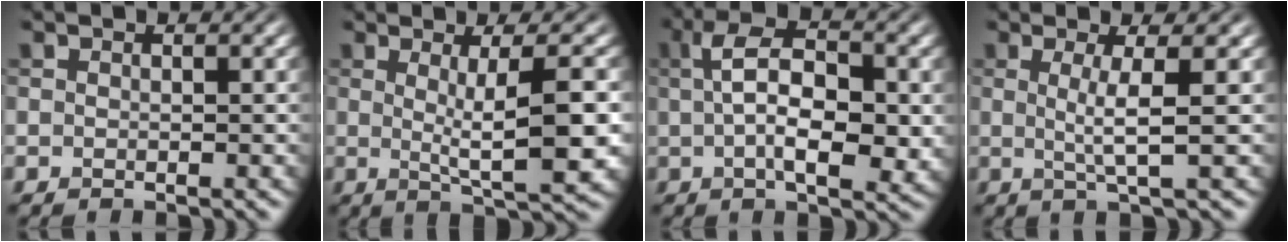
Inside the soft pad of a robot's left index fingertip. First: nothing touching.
{"total": 6.5, "force": [0.4, 1.4, 6.4], "torque": [-0.085, -0.001, 0.008]}
{"total": 7.4, "force": [0.4, 3.4, 6.6], "torque": [-0.106, 0.007, 0.002]}
{"total": 3.1, "force": [0.3, 0.5, 3.0], "torque": [-0.053, -0.004, 0.001]}